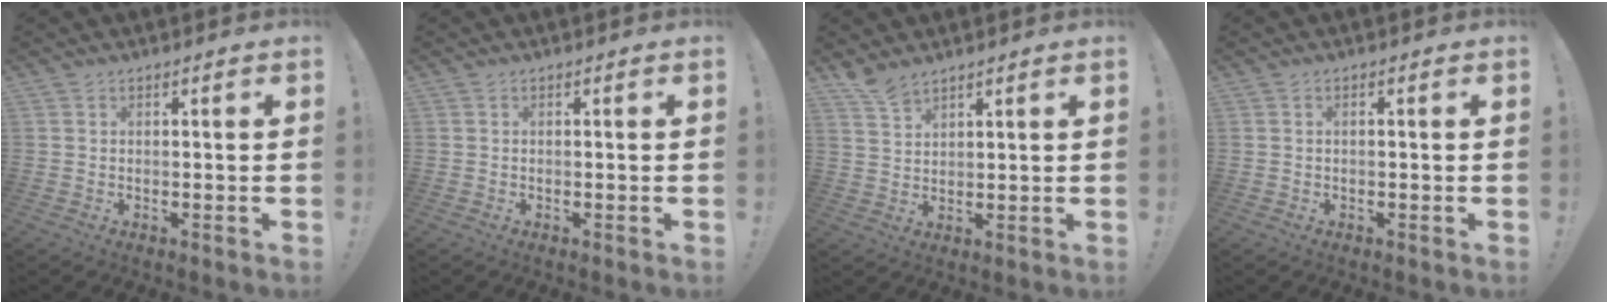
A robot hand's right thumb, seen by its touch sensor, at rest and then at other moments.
{"total": 0.0}
{"total": 4.9, "force": [4.3, 1.6, 1.7], "torque": [-0.026, -0.027, 0.080]}
{"total": 0.5, "force": [-0.2, 0.1, 0.5], "torque": [-0.009, 0.001, -0.004]}